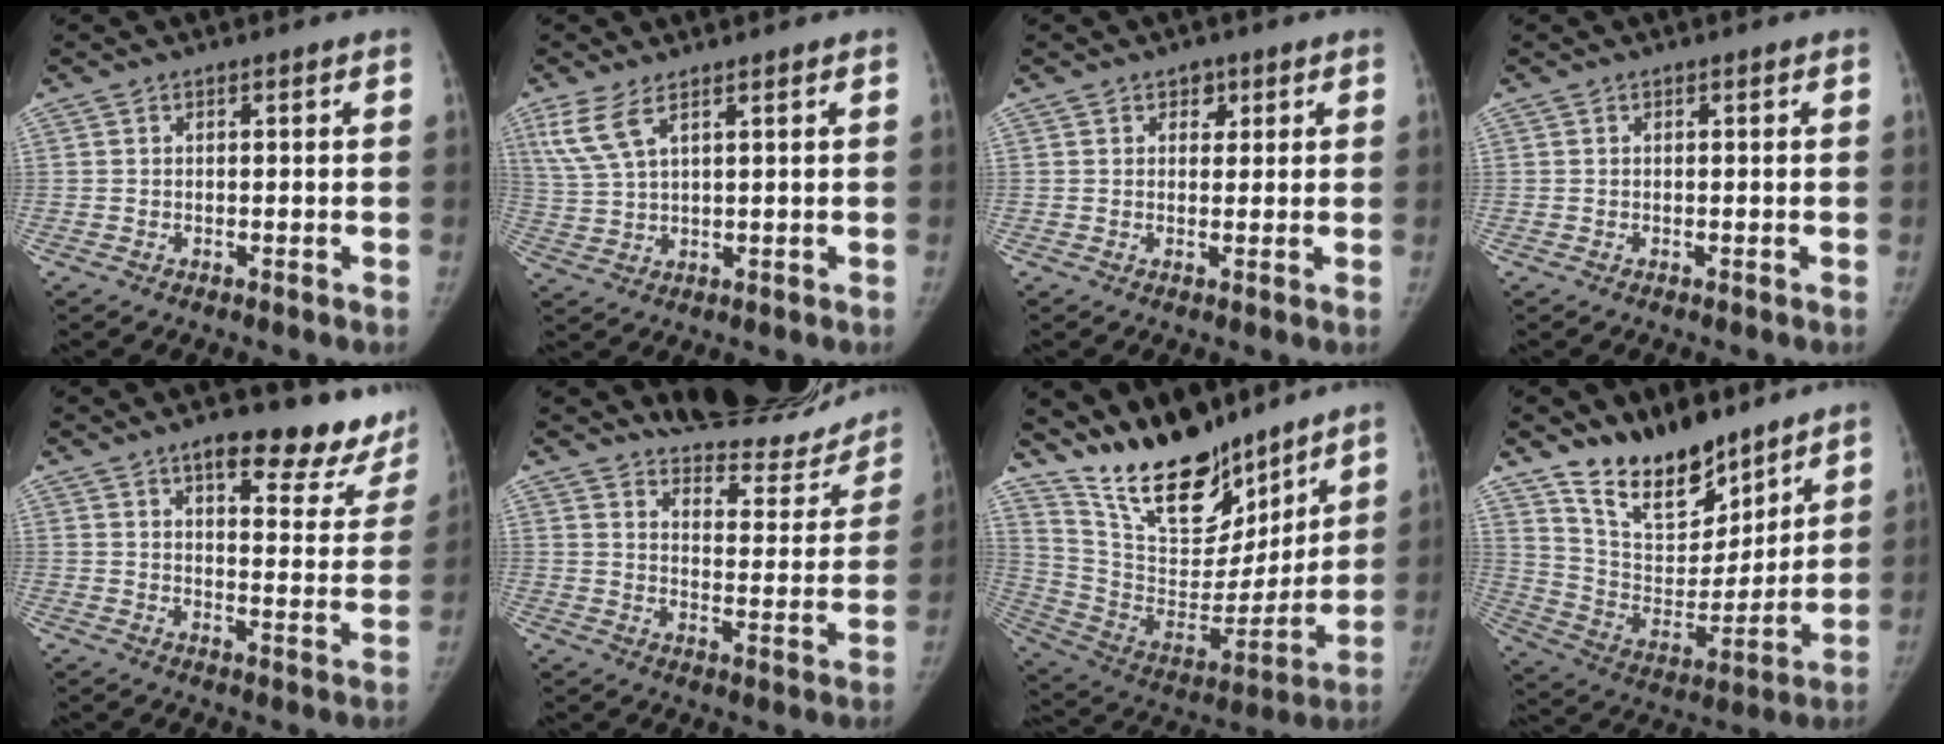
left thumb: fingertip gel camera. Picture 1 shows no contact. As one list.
[{"total": 6.2, "force": [3.9, 1.9, 4.5], "torque": [-0.108, -0.009, 0.089]}, {"total": 2.5, "force": [1.4, 1.8, 1.0], "torque": [0.005, -0.006, 0.017]}, {"total": 0.0}, {"total": 16.8, "force": [13.4, 6.0, 8.1], "torque": [-0.048, -0.081, 0.158]}, {"total": 19.6, "force": [18.0, 5.8, 5.0], "torque": [-0.020, -0.129, 0.230]}, {"total": 22.6, "force": [18.1, 9.2, 9.8], "torque": [-0.133, -0.100, 0.321]}, {"total": 17.6, "force": [13.3, 8.2, 8.0], "torque": [-0.087, -0.090, 0.240]}]